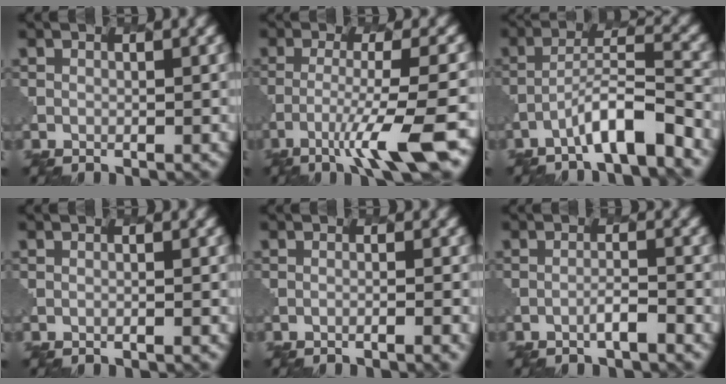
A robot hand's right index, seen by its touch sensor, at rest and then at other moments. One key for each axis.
{"total": 7.8, "fx": -4.4, "fy": 0.9, "fz": 6.4, "tx": -0.100, "ty": -0.003, "tz": -0.077}
{"total": 4.8, "fx": -3.3, "fy": 0.4, "fz": 3.4, "tx": -0.058, "ty": 0.015, "tz": -0.062}
{"total": 0.0}
{"total": 1.8, "fx": -0.9, "fy": 0.4, "fz": 1.5, "tx": -0.013, "ty": 0.004, "tz": -0.023}
{"total": 1.3, "fx": -0.9, "fy": 0.1, "fz": 0.9, "tx": -0.012, "ty": 0.009, "tz": -0.019}